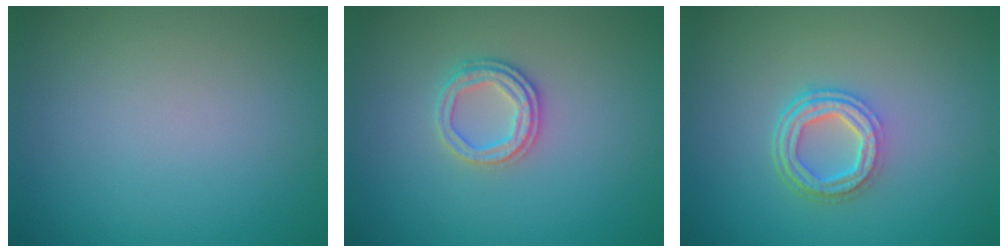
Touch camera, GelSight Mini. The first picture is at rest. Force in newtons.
{"total": 2.5, "press": 2.4, "slide": 0.8}
{"total": 4.1, "press": 3.0, "slide": 2.7}